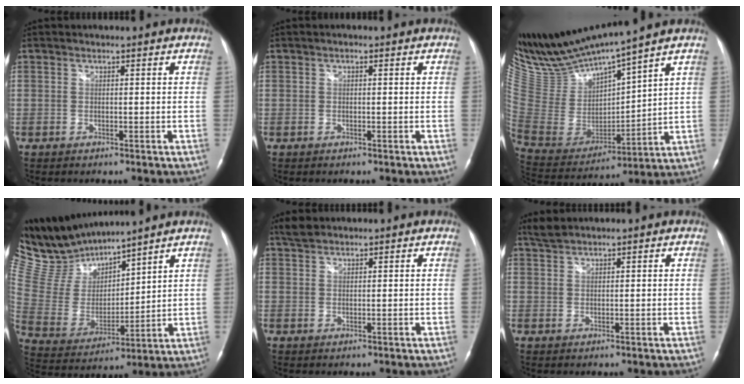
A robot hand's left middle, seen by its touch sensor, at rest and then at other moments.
{"total": 0.0}
{"total": 15.6, "force": [14.5, -0.6, 5.9], "torque": [-0.130, -0.023, 0.299]}
{"total": 13.1, "force": [12.6, 1.3, 3.1], "torque": [-0.088, 0.002, 0.266]}
{"total": 2.1, "force": [1.9, 0.7, 0.6], "torque": [-0.017, 0.011, 0.037]}
{"total": 1.9, "force": [1.9, 0.0, 0.5], "torque": [-0.018, 0.012, 0.042]}